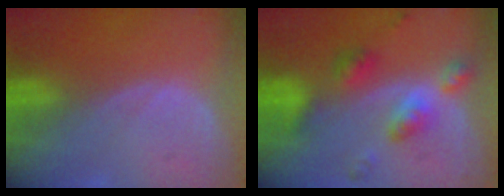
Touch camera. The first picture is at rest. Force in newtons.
{"total": 7.1, "press": 7.0, "slide": 0.6}